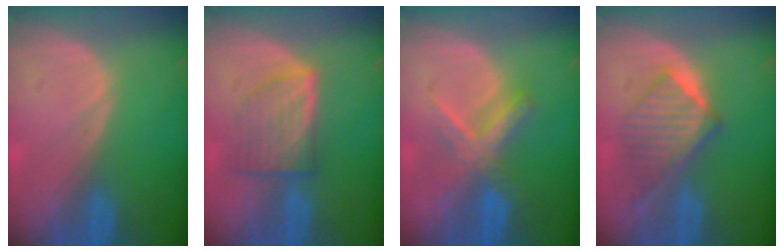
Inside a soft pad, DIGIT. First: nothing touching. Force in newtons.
{"total": 6.6, "press": 6.1, "slide": 2.5}
{"total": 5.9, "press": 5.9, "slide": 0.8}
{"total": 6.5, "press": 6.4, "slide": 1.0}